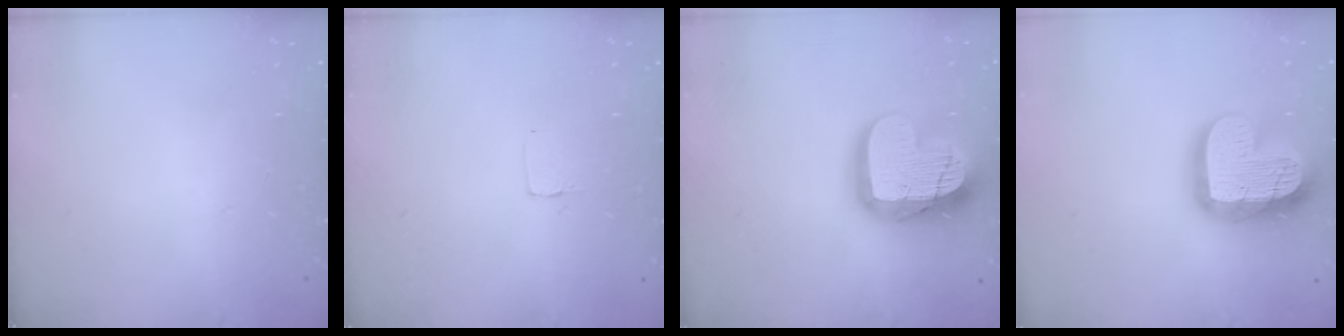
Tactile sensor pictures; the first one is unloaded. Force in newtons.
{"total": 2.6, "press": 2.6, "slide": 0.2}
{"total": 19.8, "press": 19.8, "slide": 1.5}
{"total": 20.3, "press": 20.3, "slide": 1.8}